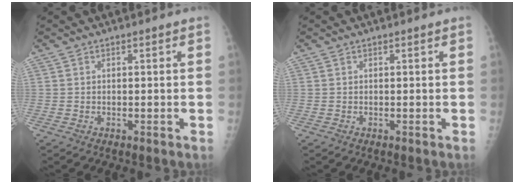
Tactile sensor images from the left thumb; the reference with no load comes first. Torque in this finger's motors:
{"motor_torque": [0.00, 0.00, -0.15, -0.14, 0.00]}